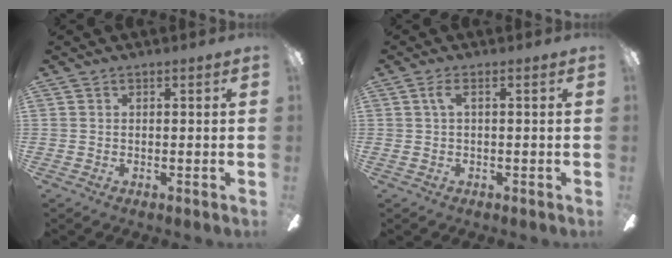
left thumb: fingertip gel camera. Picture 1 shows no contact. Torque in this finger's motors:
{"motor_torque": [0.35, 1.23, 0.36, -0.26, 0.07]}